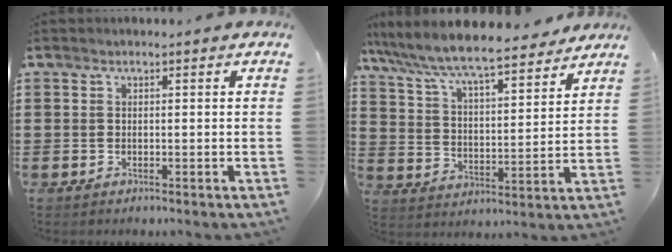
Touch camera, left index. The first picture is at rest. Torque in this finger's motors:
{"motor_torque": [2.02, 0.12, 1.06, 0.21]}